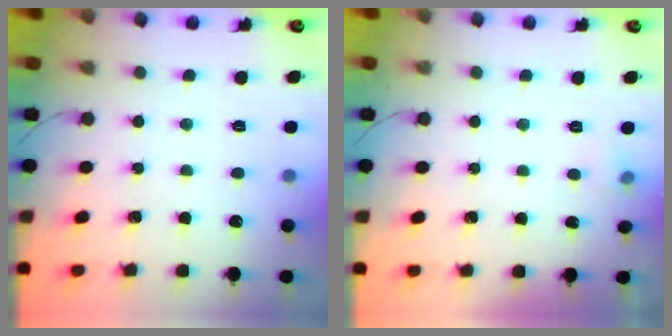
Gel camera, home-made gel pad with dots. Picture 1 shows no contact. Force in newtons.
{"total": 3.8, "press": 3.4, "slide": 1.6}